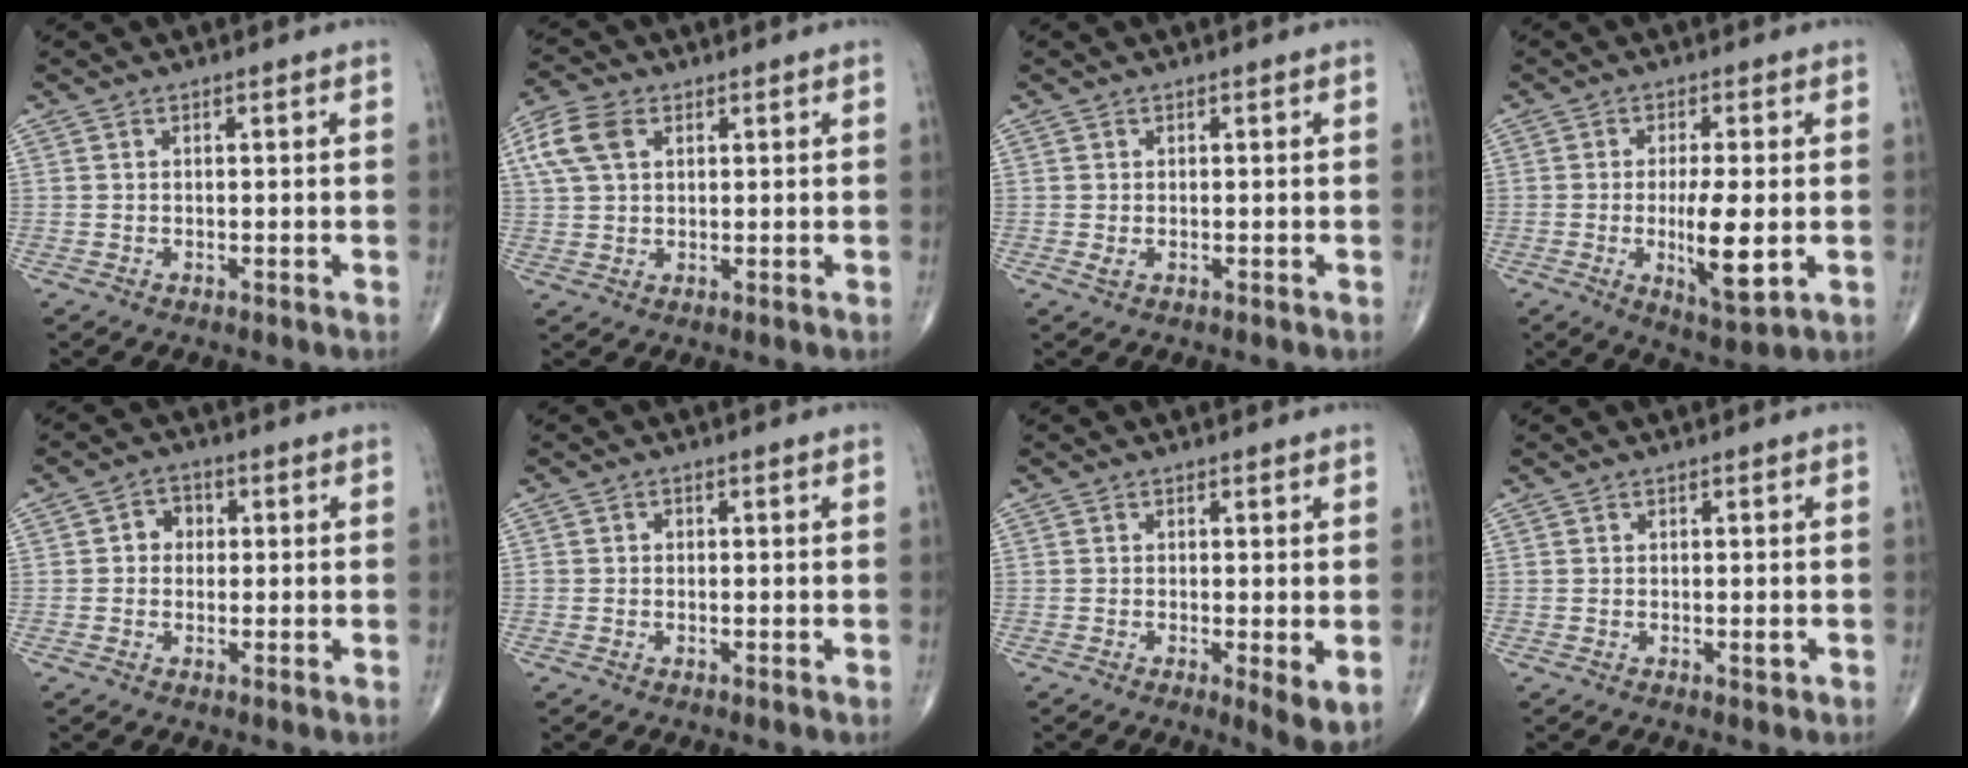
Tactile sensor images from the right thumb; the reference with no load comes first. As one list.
[{"total": 7.5, "force": [2.7, 4.8, 5.1], "torque": [-0.114, 0.012, 0.052]}, {"total": 0.8, "force": [0.0, 0.4, 0.6], "torque": [-0.013, 0.001, 0.001]}, {"total": 9.8, "force": [-1.3, 2.7, 9.3], "torque": [-0.159, -0.018, -0.016]}, {"total": 3.5, "force": [0.3, 3.1, 1.7], "torque": [-0.004, 0.012, -0.004]}, {"total": 0.7, "force": [-0.1, 0.7, 0.2], "torque": [0.004, 0.003, -0.003]}, {"total": 4.2, "force": [-0.5, 1.1, 4.1], "torque": [-0.067, -0.015, -0.012]}, {"total": 0.9, "force": [-0.2, 0.2, 0.8], "torque": [-0.011, -0.003, -0.002]}]